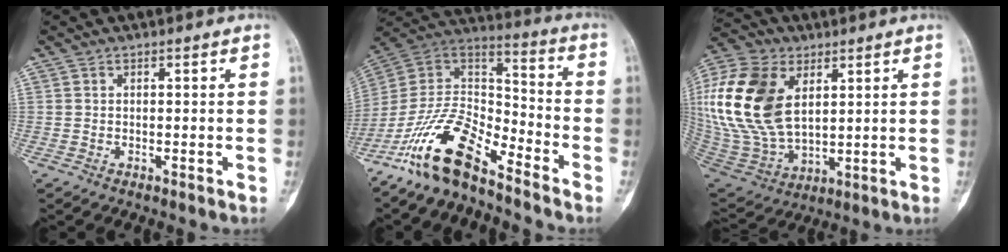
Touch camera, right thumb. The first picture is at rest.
{"total": 16.2, "force": [-11.7, 5.7, 9.7], "torque": [-0.162, 0.089, -0.226]}
{"total": 24.0, "force": [6.1, 14.7, 17.9], "torque": [-0.389, -0.020, 0.120]}